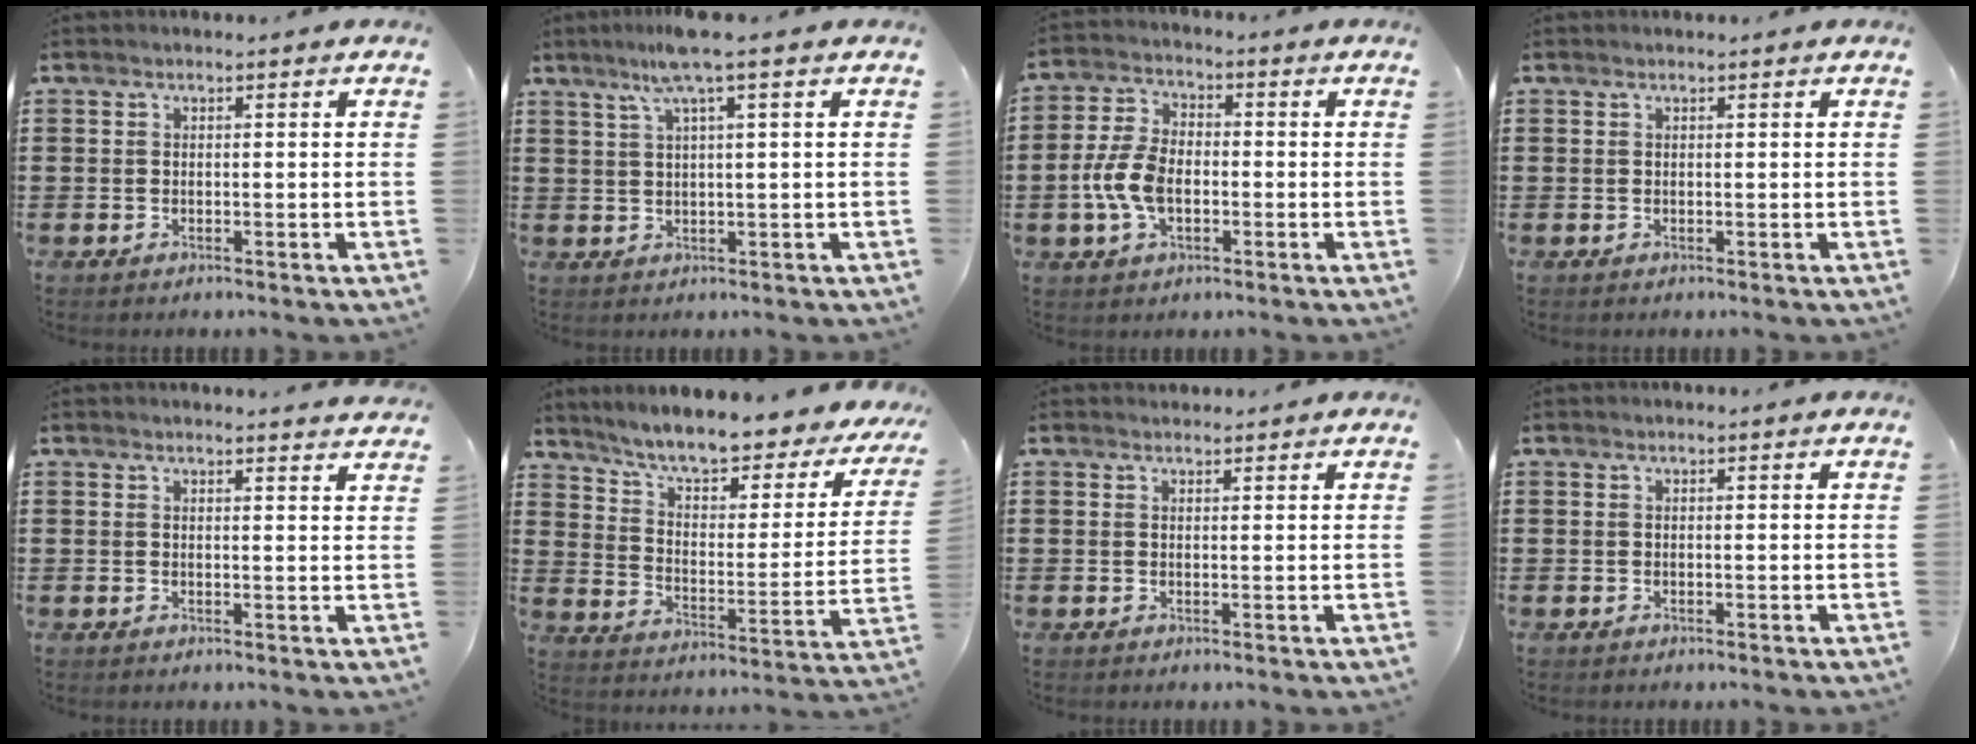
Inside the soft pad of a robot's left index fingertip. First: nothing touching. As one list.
[{"total": 5.7, "force": [3.1, -0.4, 4.8], "torque": [-0.099, 0.006, 0.051]}, {"total": 7.2, "force": [-1.6, 4.3, 5.5], "torque": [-0.145, -0.003, -0.039]}, {"total": 0.0}, {"total": 2.0, "force": [1.9, -0.2, 0.3], "torque": [-0.002, -0.008, 0.036]}, {"total": 7.1, "force": [6.0, 0.6, 3.6], "torque": [-0.087, -0.049, 0.097]}, {"total": 1.0, "force": [1.0, 0.3, 0.1], "torque": [-0.003, 0.001, 0.019]}, {"total": 0.0}]